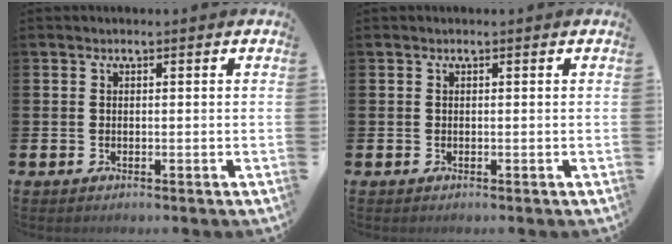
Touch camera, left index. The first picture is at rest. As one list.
[{"total": 0.0}]